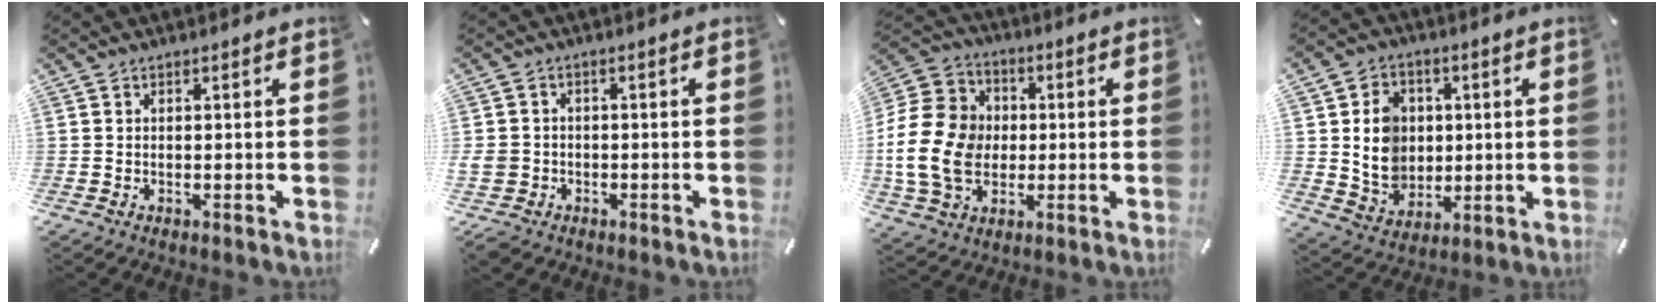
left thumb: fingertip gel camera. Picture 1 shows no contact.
{"total": 4.6, "force": [-1.6, 4.1, 1.4], "torque": [-0.045, 0.007, -0.032]}
{"total": 17.1, "force": [-1.4, 14.4, 9.1], "torque": [-0.203, 0.020, -0.025]}
{"total": 10.4, "force": [1.6, 9.4, 4.3], "torque": [-0.086, 0.004, 0.036]}